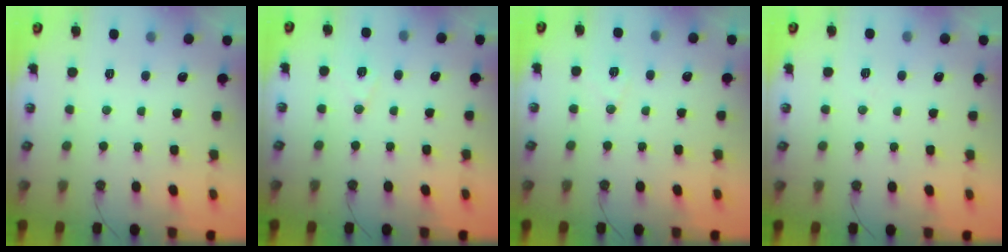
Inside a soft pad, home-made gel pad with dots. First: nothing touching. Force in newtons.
{"total": 7.0, "press": 5.9, "slide": 3.8}
{"total": 6.1, "press": 4.9, "slide": 3.6}
{"total": 5.6, "press": 3.3, "slide": 4.5}